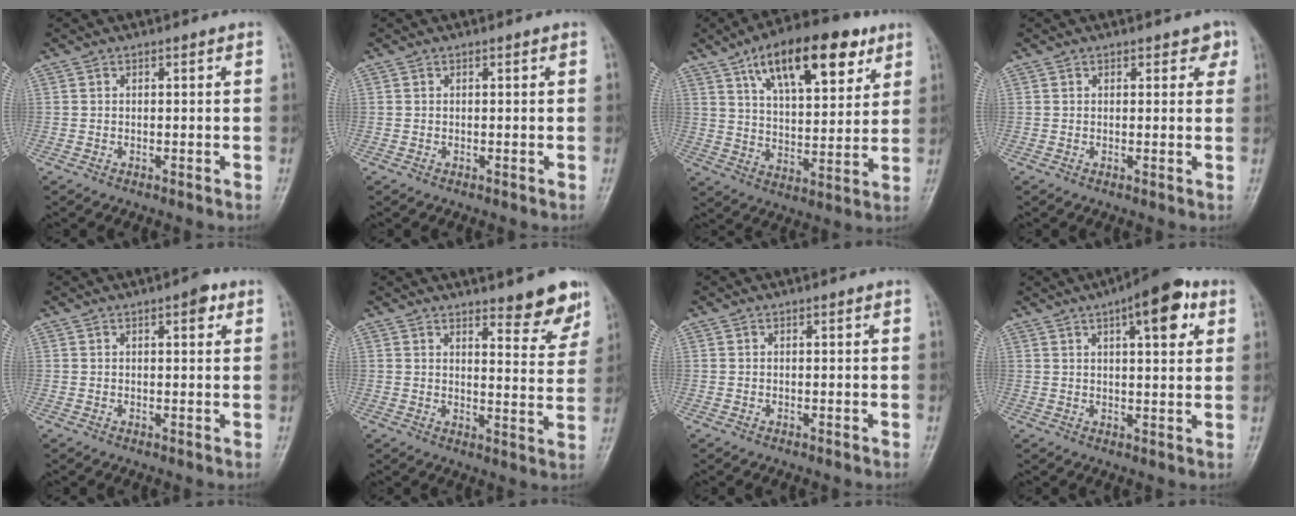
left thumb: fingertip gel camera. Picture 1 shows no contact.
{"total": 0.0}
{"total": 19.2, "force": [10.2, 8.3, 14.0], "torque": [-0.181, -0.027, 0.167]}
{"total": 2.5, "force": [1.4, 1.7, 1.1], "torque": [0.016, -0.003, 0.012]}
{"total": 2.6, "force": [1.3, 1.1, 2.0], "torque": [-0.020, -0.001, 0.014]}
{"total": 8.2, "force": [6.4, 2.2, 4.6], "torque": [-0.032, -0.049, 0.080]}
{"total": 0.0}
{"total": 10.7, "force": [4.9, 3.8, 8.8], "torque": [-0.098, -0.005, 0.062]}